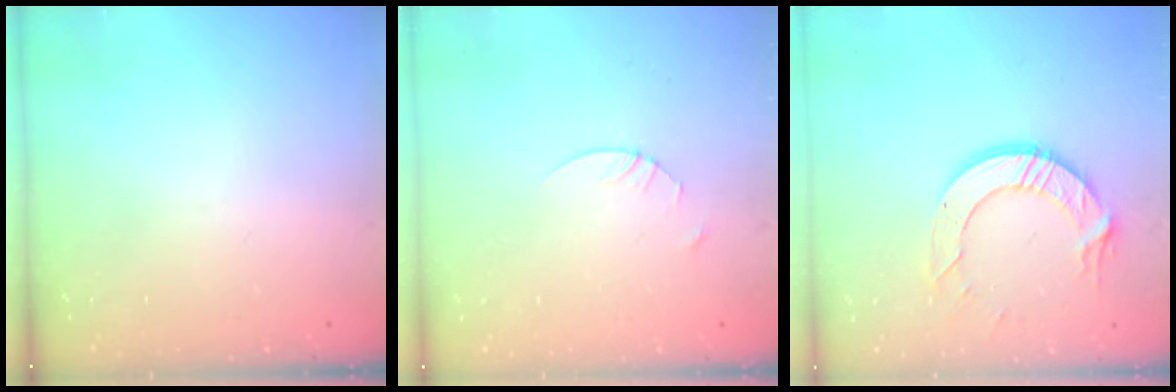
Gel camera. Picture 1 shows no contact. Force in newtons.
{"total": 1.4, "press": 1.4, "slide": 0.2}
{"total": 11.1, "press": 11.0, "slide": 1.1}